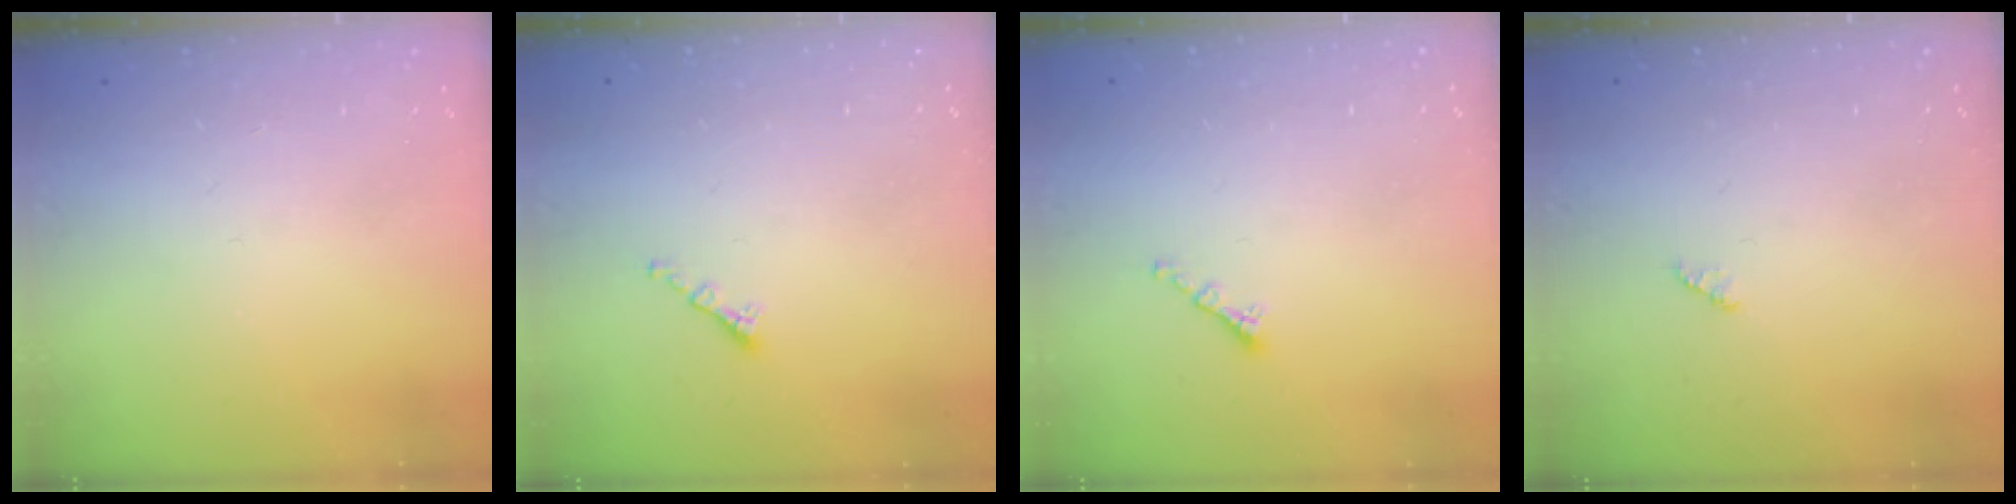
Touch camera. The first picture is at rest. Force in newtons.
{"total": 1.4, "press": 1.2, "slide": 0.6}
{"total": 1.3, "press": 1.2, "slide": 0.6}
{"total": 1.3, "press": 1.3, "slide": 0.2}